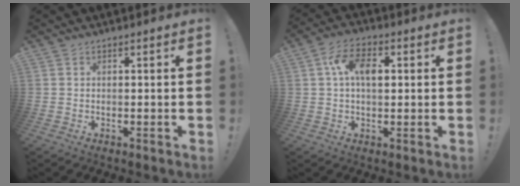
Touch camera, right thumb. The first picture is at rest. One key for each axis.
{"total": 8.6, "fx": 1.7, "fy": 4.9, "fz": 6.9, "tx": -0.114, "ty": 0.011, "tz": 0.031}